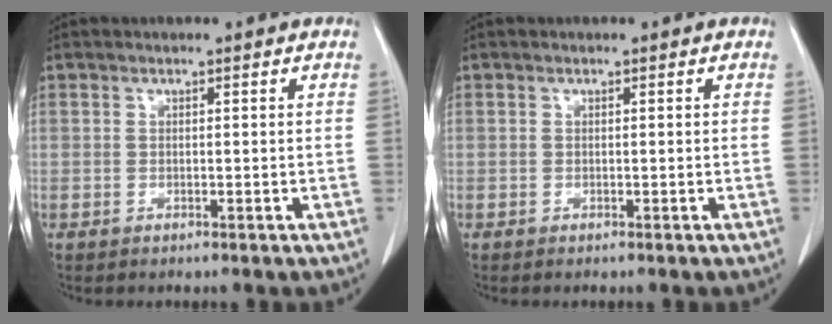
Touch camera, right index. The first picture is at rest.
{"total": 0.0}